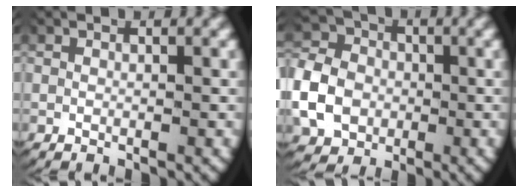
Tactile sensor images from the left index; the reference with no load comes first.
{"total": 7.3, "force": [-0.7, 6.3, 3.6], "torque": [-0.078, -0.012, -0.013]}